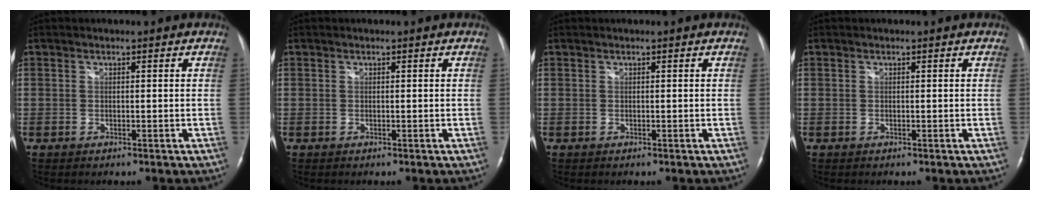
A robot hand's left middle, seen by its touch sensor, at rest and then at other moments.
{"total": 0.0}
{"total": 0.0}
{"total": 0.0}